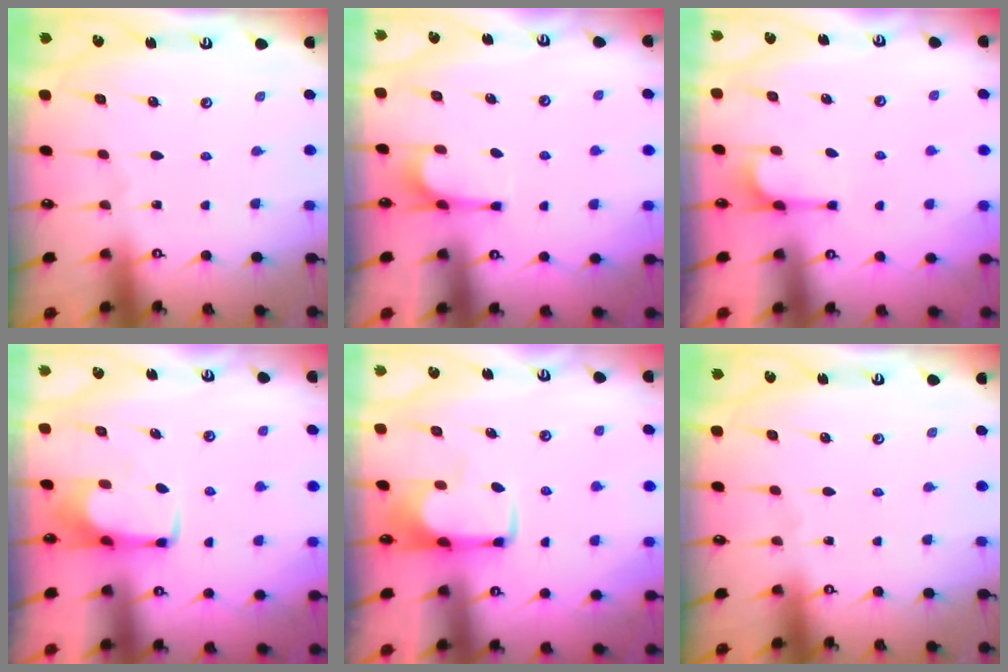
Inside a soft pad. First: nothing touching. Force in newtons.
{"total": 2.7, "press": 2.6, "slide": 0.5}
{"total": 2.9, "press": 2.7, "slide": 1.1}
{"total": 1.3, "press": 1.2, "slide": 0.4}
{"total": 1.8, "press": 1.8, "slide": 0.4}
{"total": 0.0}